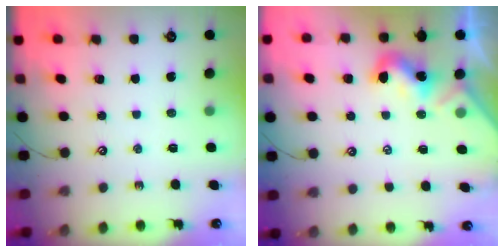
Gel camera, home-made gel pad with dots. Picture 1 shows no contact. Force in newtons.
{"total": 1.8, "press": 1.8, "slide": 0.5}